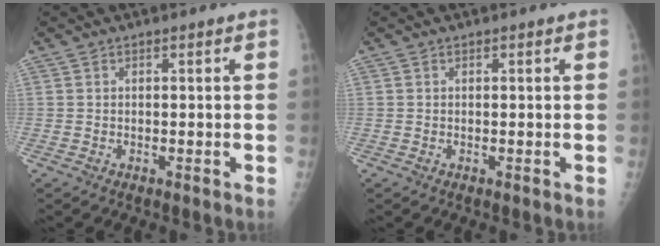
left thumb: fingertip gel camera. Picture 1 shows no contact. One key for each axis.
{"total": 0.0}